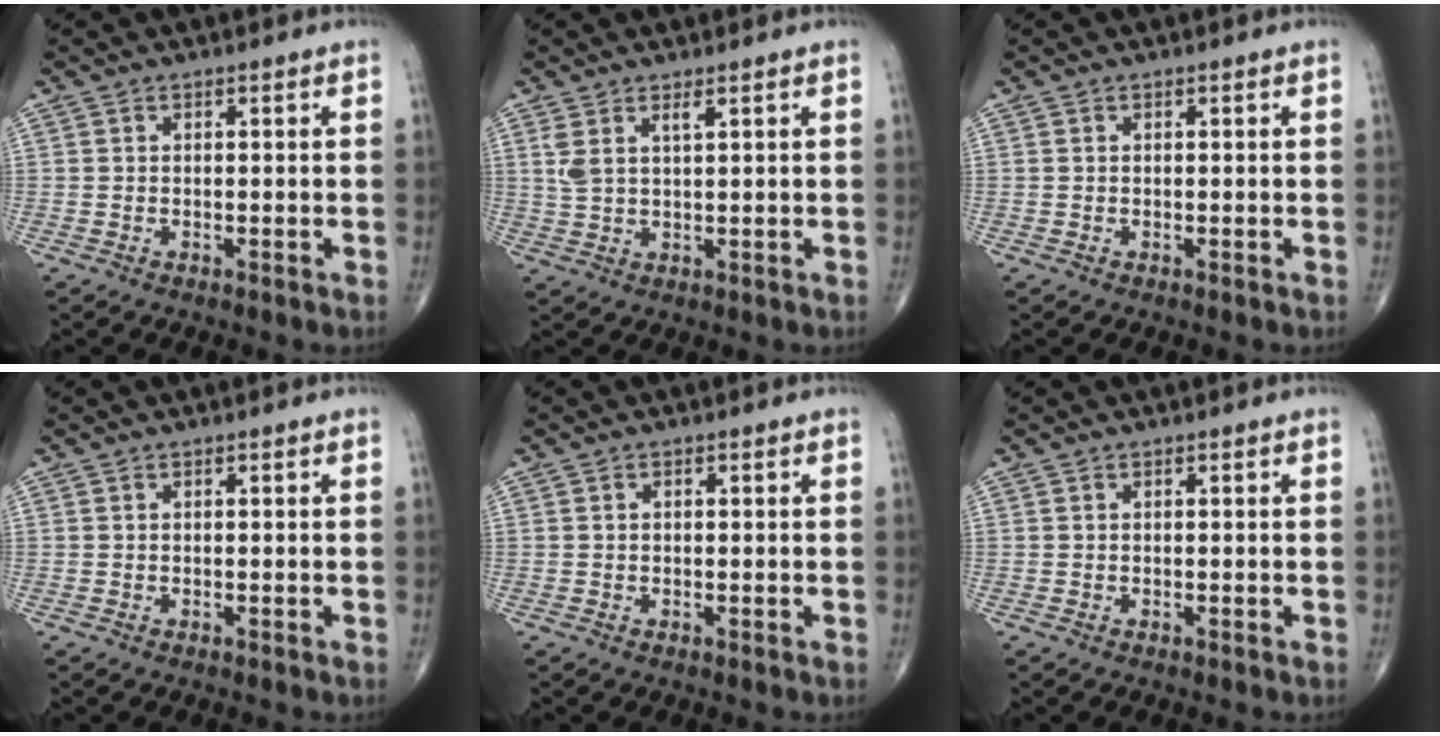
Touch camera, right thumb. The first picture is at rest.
{"total": 3.7, "force": [1.9, 1.1, 3.0], "torque": [-0.067, -0.003, 0.046]}
{"total": 0.0}
{"total": 0.0}
{"total": 0.0}
{"total": 0.0}